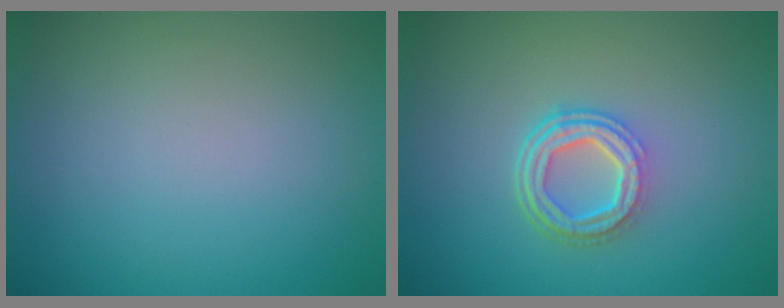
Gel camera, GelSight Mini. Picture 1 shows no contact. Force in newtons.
{"total": 4.3, "press": 3.1, "slide": 2.9}